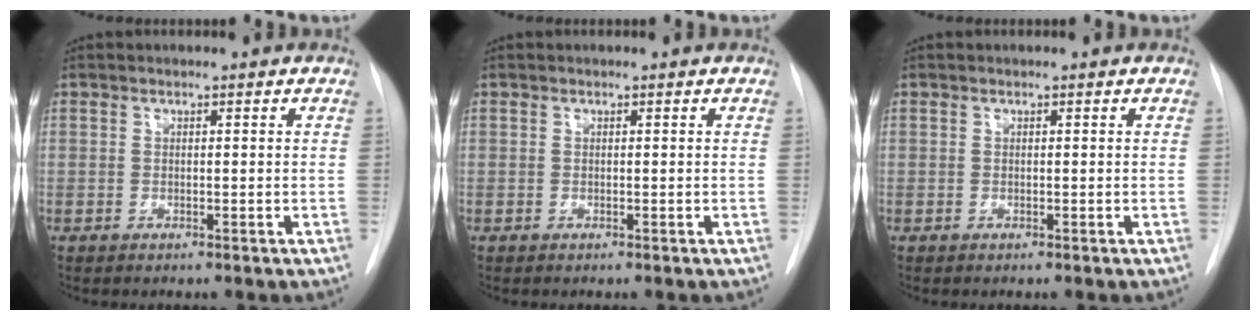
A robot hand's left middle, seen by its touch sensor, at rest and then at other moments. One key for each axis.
{"total": 0.0}
{"total": 0.0}